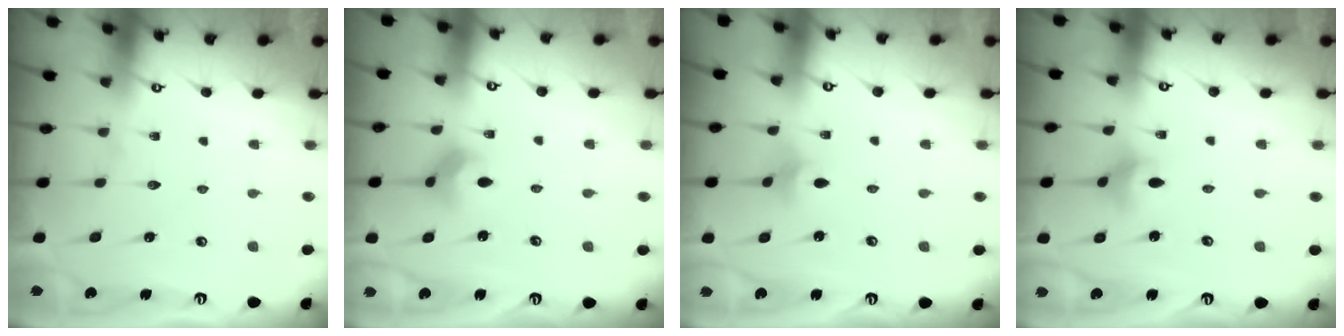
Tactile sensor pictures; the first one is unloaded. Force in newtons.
{"total": 5.8, "press": 5.8, "slide": 0.5}
{"total": 2.8, "press": 2.8, "slide": 0.5}
{"total": 3.7, "press": 3.7, "slide": 0.5}